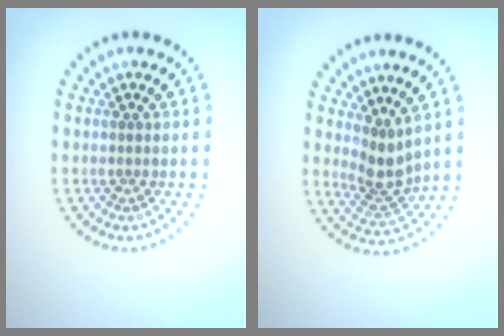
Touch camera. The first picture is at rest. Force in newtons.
{"total": 2.7, "press": 2.1, "slide": 1.8}